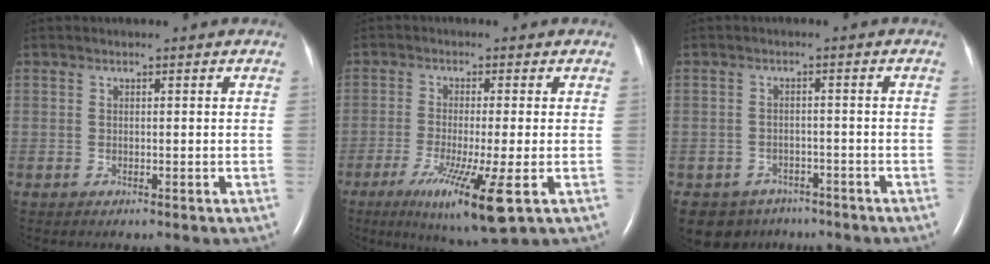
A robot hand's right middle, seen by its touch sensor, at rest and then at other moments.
{"total": 10.1, "force": [-4.3, 0.2, 9.1], "torque": [-0.168, -0.036, -0.069]}
{"total": 6.2, "force": [-4.7, 4.2, 0.2], "torque": [-0.004, 0.006, -0.065]}